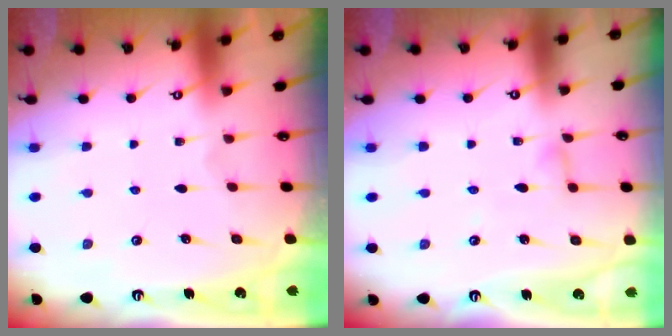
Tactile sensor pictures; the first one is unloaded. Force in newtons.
{"total": 3.0, "press": 3.0, "slide": 0.3}